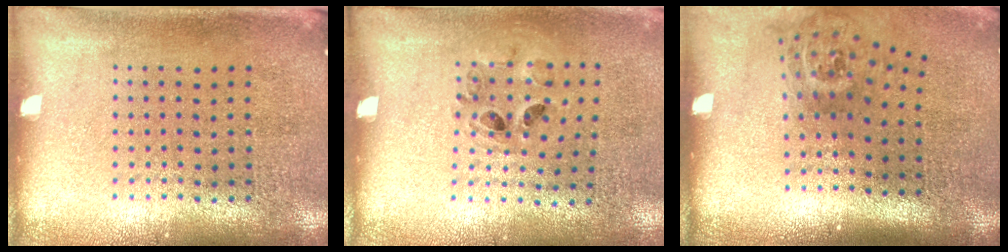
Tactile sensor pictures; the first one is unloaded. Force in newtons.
{"total": 0.9, "press": 0.9, "slide": 0.3}
{"total": 1.9, "press": 1.3, "slide": 1.4}